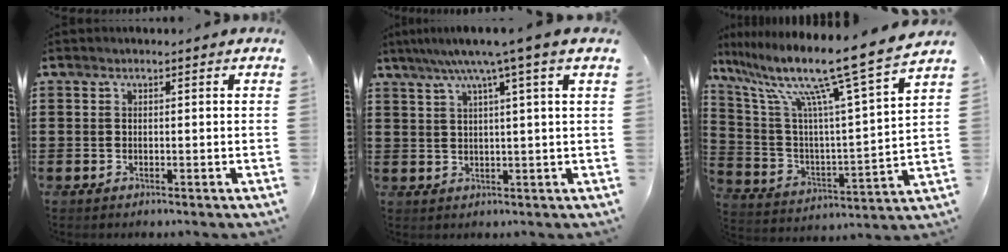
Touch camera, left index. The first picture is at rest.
{"total": 5.8, "force": [3.3, -0.8, 4.7], "torque": [-0.101, -0.006, 0.050]}
{"total": 13.3, "force": [10.3, -0.5, 8.3], "torque": [-0.189, -0.075, 0.158]}